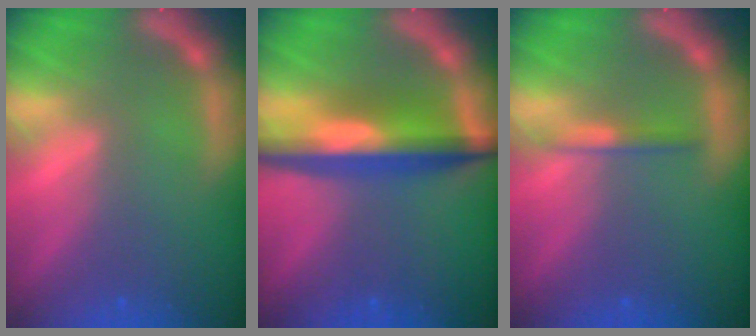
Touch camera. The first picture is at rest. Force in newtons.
{"total": 7.6}
{"total": 1.4}